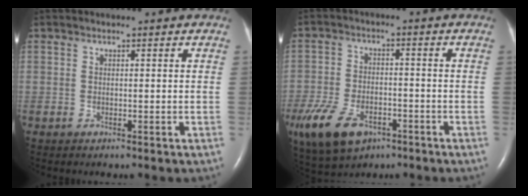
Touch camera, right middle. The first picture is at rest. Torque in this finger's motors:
{"motor_torque": [0.51, -0.41, 0.17, 0.08]}